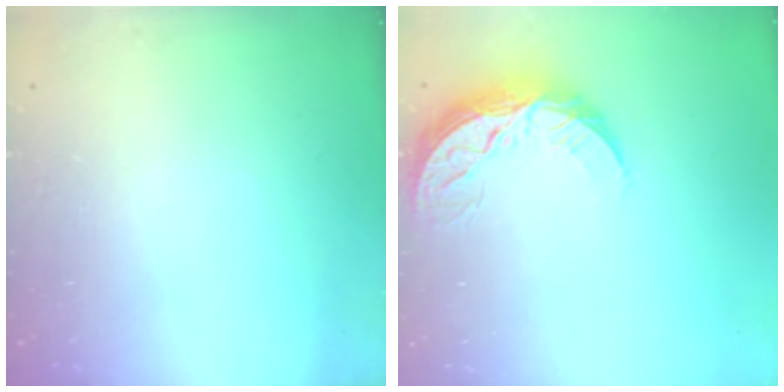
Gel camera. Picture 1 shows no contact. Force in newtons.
{"total": 9.0, "press": 9.0, "slide": 0.3}